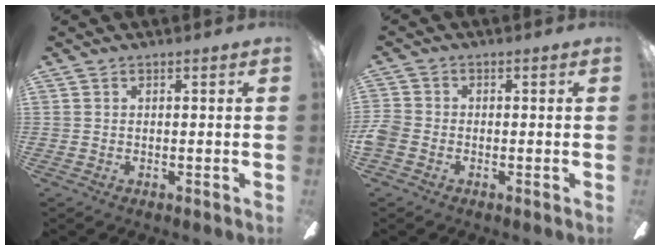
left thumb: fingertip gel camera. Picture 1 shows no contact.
{"total": 3.5, "force": [-1.5, 2.7, 1.6], "torque": [-0.029, 0.012, -0.029]}